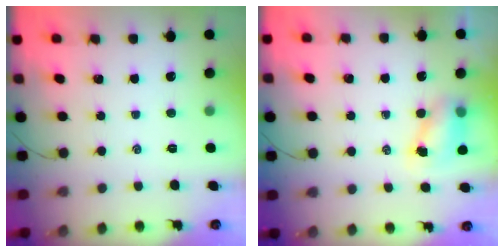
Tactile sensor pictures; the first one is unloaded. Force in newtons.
{"total": 6.7, "press": 6.6, "slide": 1.1}